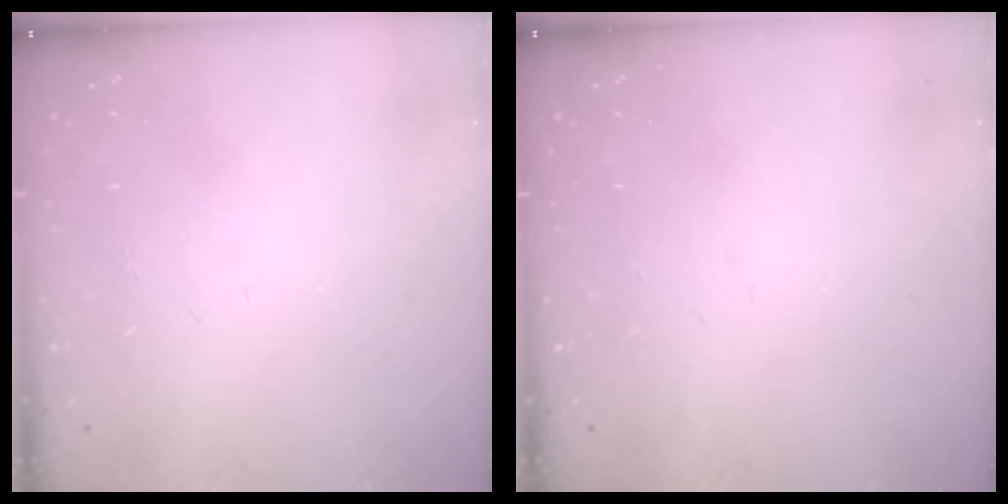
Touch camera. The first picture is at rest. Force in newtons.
{"total": 0.0}